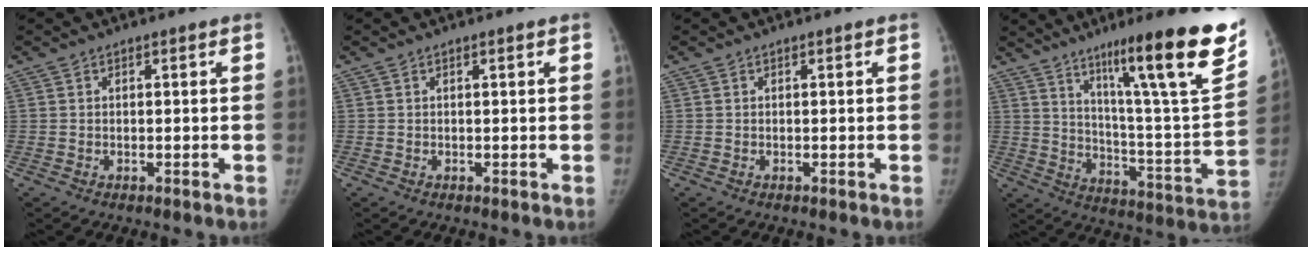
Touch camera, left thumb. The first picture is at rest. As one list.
[{"total": 0.7, "force": [0.4, 0.1, 0.5], "torque": [-0.008, 0.001, 0.006]}, {"total": 0.0}, {"total": 27.8, "force": [16.4, 3.1, 22.3], "torque": [-0.303, -0.068, 0.252]}]